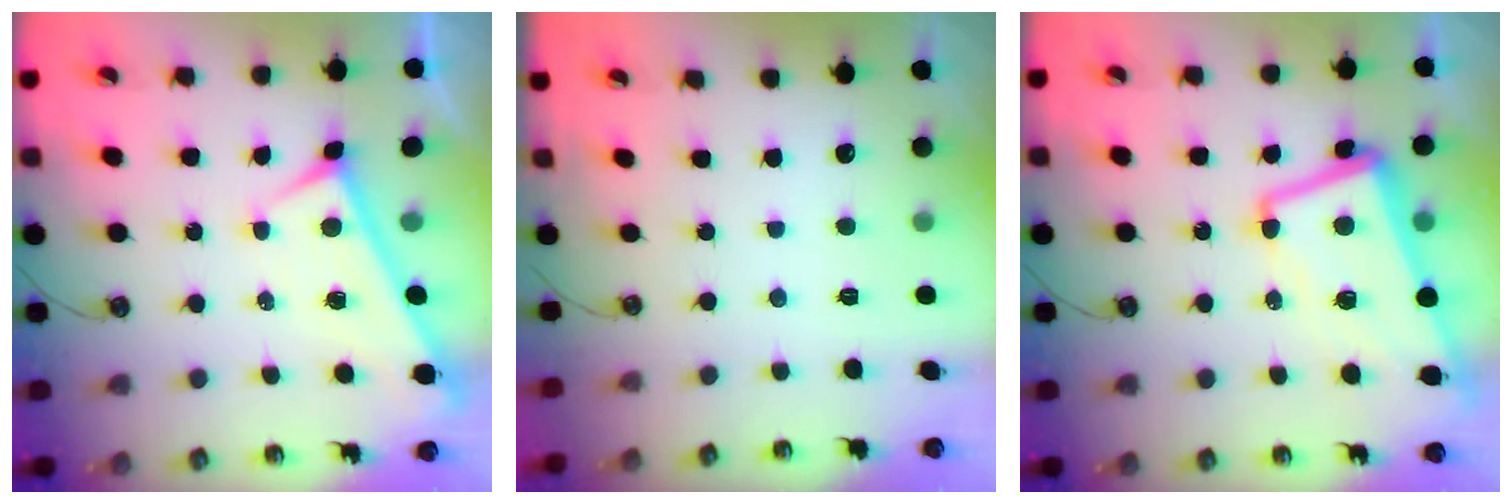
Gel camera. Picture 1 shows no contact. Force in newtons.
{"total": 0.0}
{"total": 7.4, "press": 7.1, "slide": 2.2}